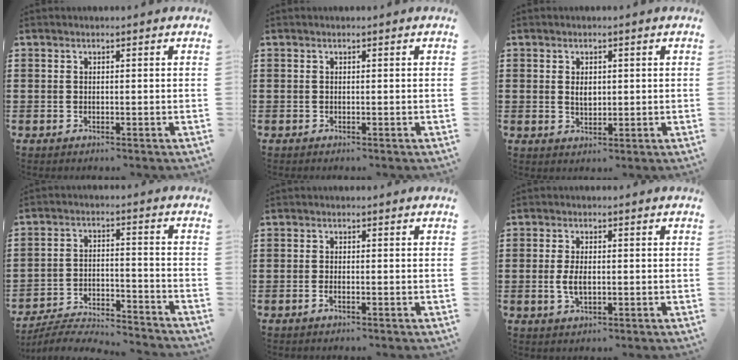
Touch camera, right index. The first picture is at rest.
{"total": 0.0}
{"total": 2.4, "force": [0.3, 1.5, 1.8], "torque": [-0.030, 0.004, 0.004]}
{"total": 5.6, "force": [-5.5, 0.3, 1.1], "torque": [-0.032, -0.001, -0.113]}
{"total": 0.7, "force": [-0.4, 0.1, 0.6], "torque": [-0.013, -0.005, -0.006]}
{"total": 3.2, "force": [-0.2, 1.7, 2.7], "torque": [-0.060, 0.001, -0.006]}